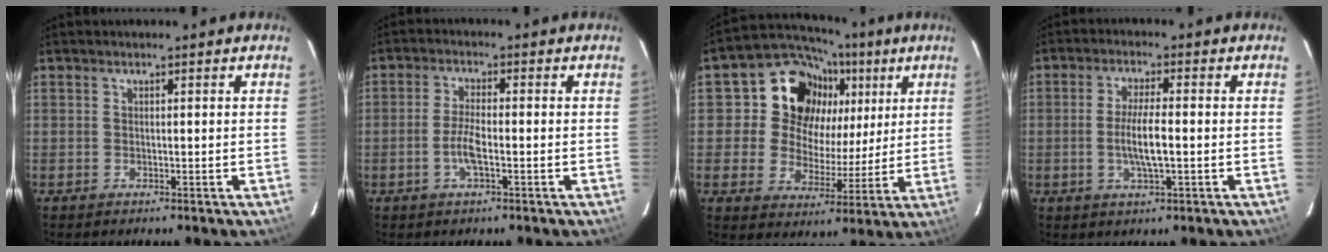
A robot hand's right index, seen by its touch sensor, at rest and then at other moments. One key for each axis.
{"total": 4.4, "fx": -1.5, "fy": 1.0, "fz": 4.1, "tx": -0.087, "ty": 0.001, "tz": -0.031}
{"total": 16.3, "fx": 6.3, "fy": 13.7, "fz": 6.2, "tx": -0.149, "ty": 0.043, "tz": 0.105}
{"total": 6.1, "fx": -1.0, "fy": 0.9, "fz": 6.0, "tx": -0.115, "ty": -0.004, "tz": -0.019}